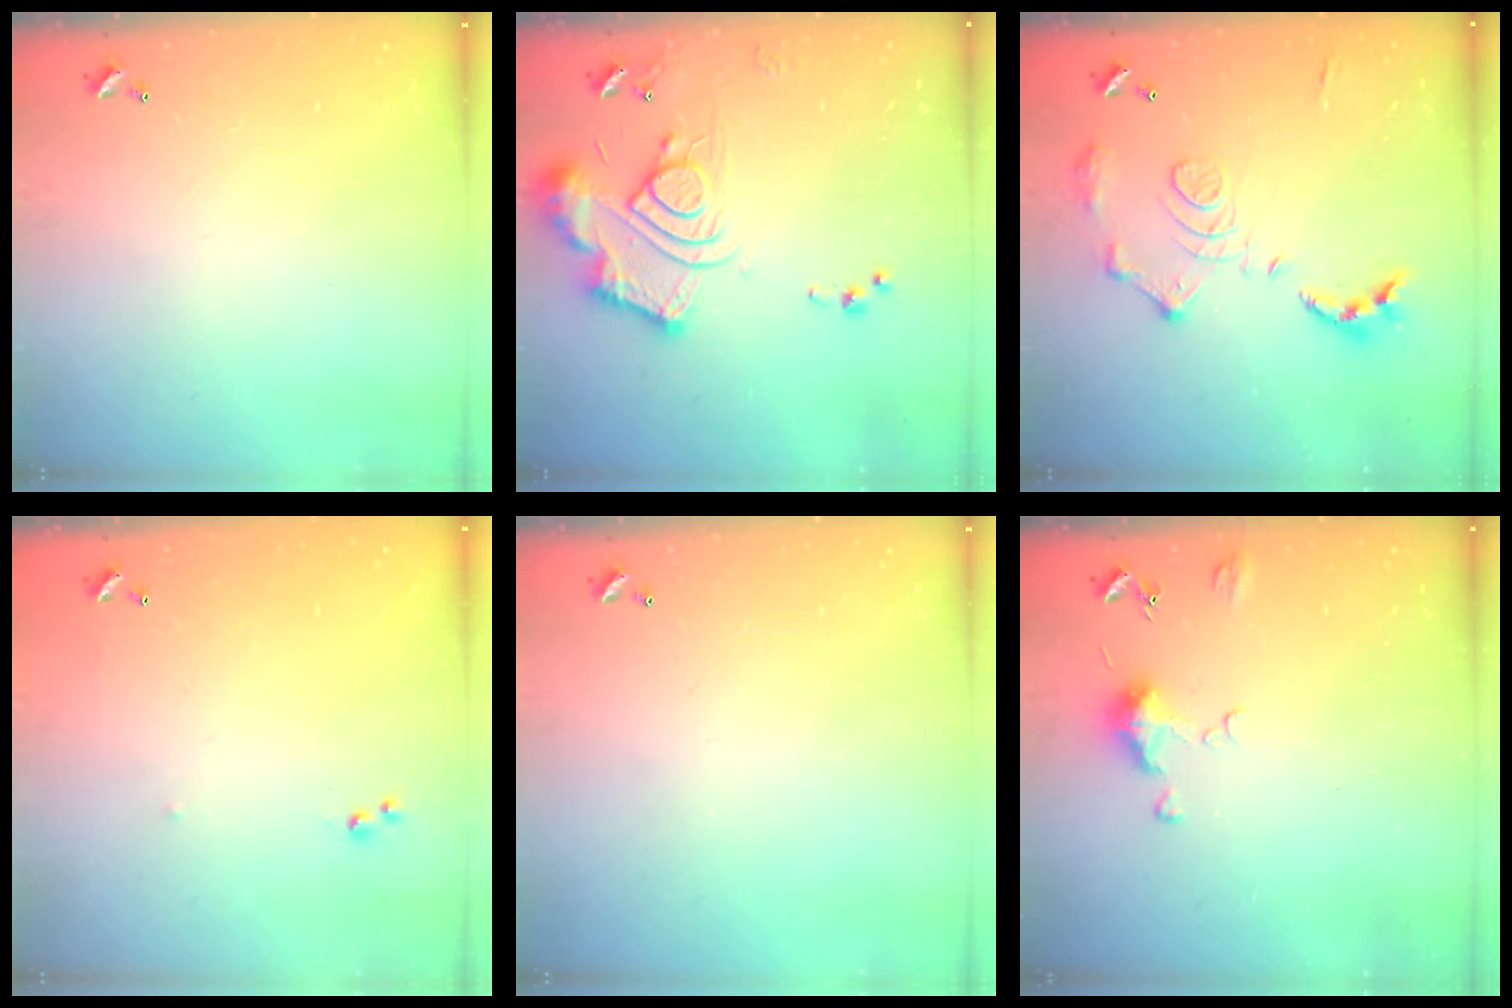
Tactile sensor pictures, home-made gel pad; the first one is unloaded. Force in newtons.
{"total": 14.1, "press": 14.1, "slide": 1.3}
{"total": 14.2, "press": 14.1, "slide": 1.2}
{"total": 5.4, "press": 5.4, "slide": 0.6}
{"total": 0.0}
{"total": 5.9, "press": 5.8, "slide": 0.9}